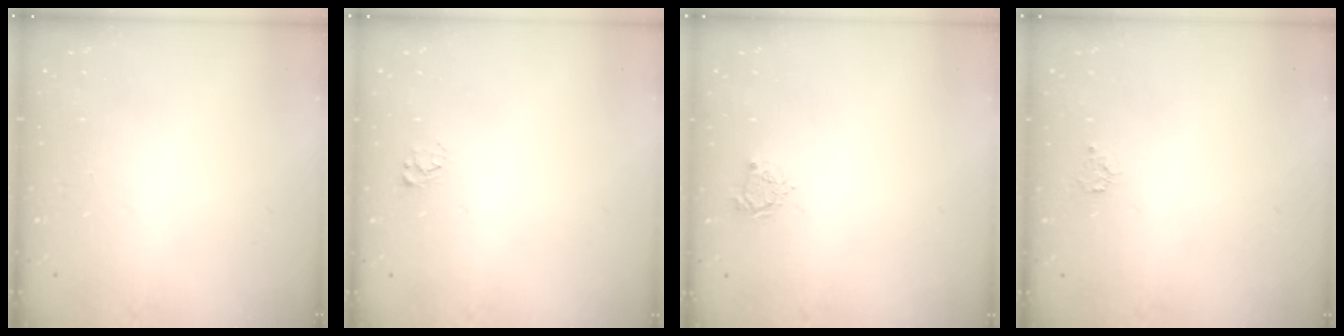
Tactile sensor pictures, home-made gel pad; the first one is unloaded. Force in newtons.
{"total": 3.1, "press": 3.1, "slide": 0.3}
{"total": 4.1, "press": 4.0, "slide": 0.4}
{"total": 3.6, "press": 3.6, "slide": 0.3}